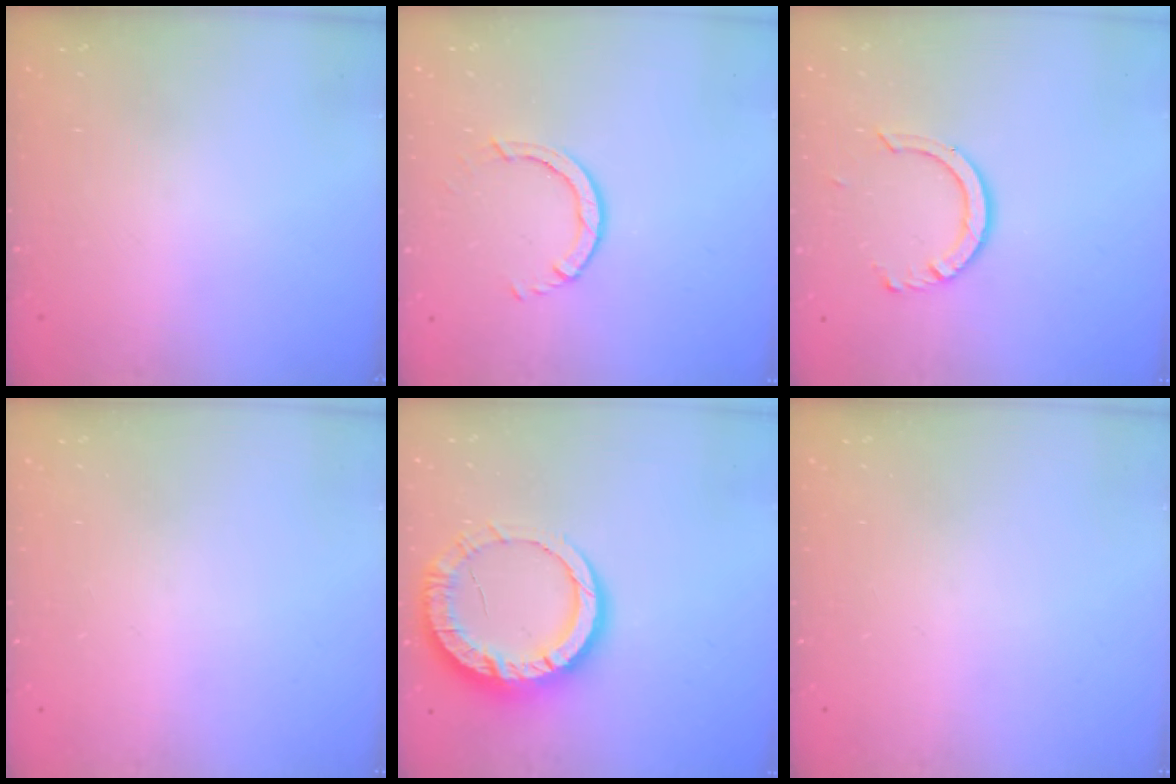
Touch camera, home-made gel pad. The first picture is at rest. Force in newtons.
{"total": 3.1, "press": 3.1, "slide": 0.3}
{"total": 8.4, "press": 8.3, "slide": 0.7}
{"total": 0.0}
{"total": 15.2, "press": 15.2, "slide": 1.4}
{"total": 0.0}